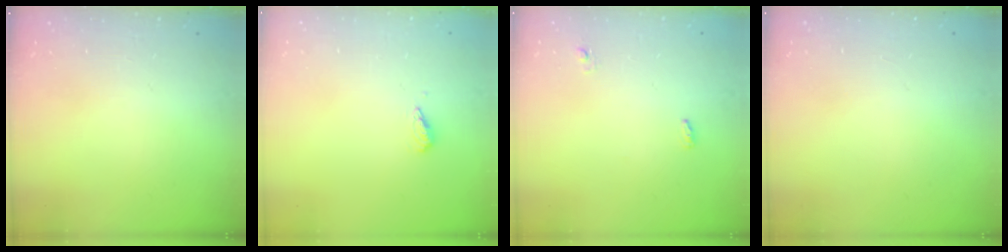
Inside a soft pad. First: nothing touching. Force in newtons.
{"total": 2.7, "press": 2.7, "slide": 0.6}
{"total": 3.5, "press": 3.4, "slide": 0.9}
{"total": 0.9, "press": 0.9, "slide": 0.0}